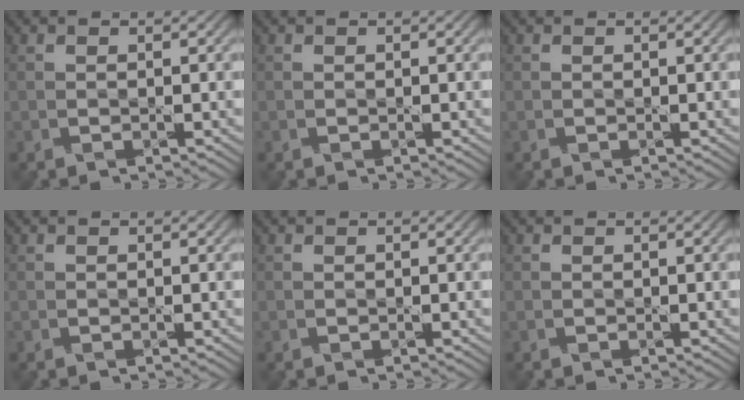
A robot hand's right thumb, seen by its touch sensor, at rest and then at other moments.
{"total": 0.0}
{"total": 0.0}
{"total": 0.0}
{"total": 0.0}
{"total": 0.0}